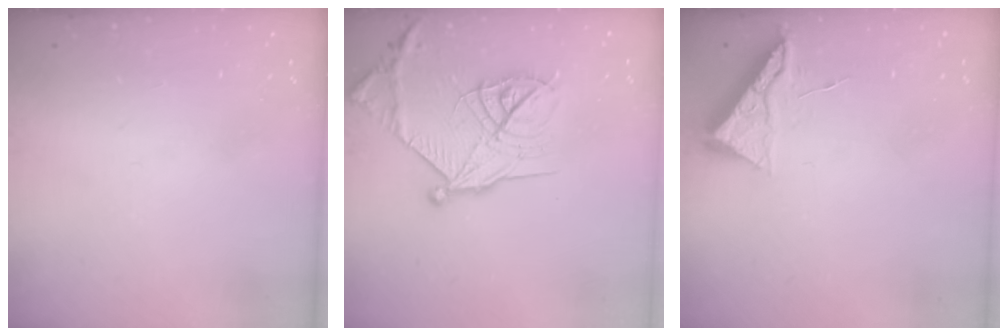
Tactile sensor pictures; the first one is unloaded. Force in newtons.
{"total": 18.5, "press": 18.4, "slide": 1.6}
{"total": 6.6, "press": 6.6, "slide": 0.7}